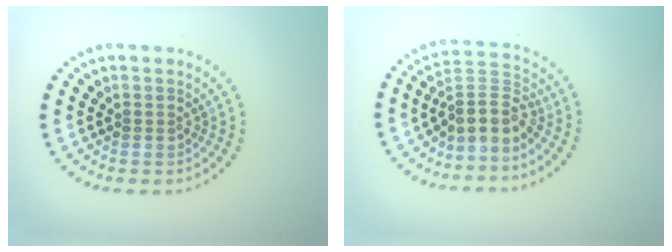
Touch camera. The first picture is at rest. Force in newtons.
{"total": 3.5, "press": 2.6, "slide": 2.3}